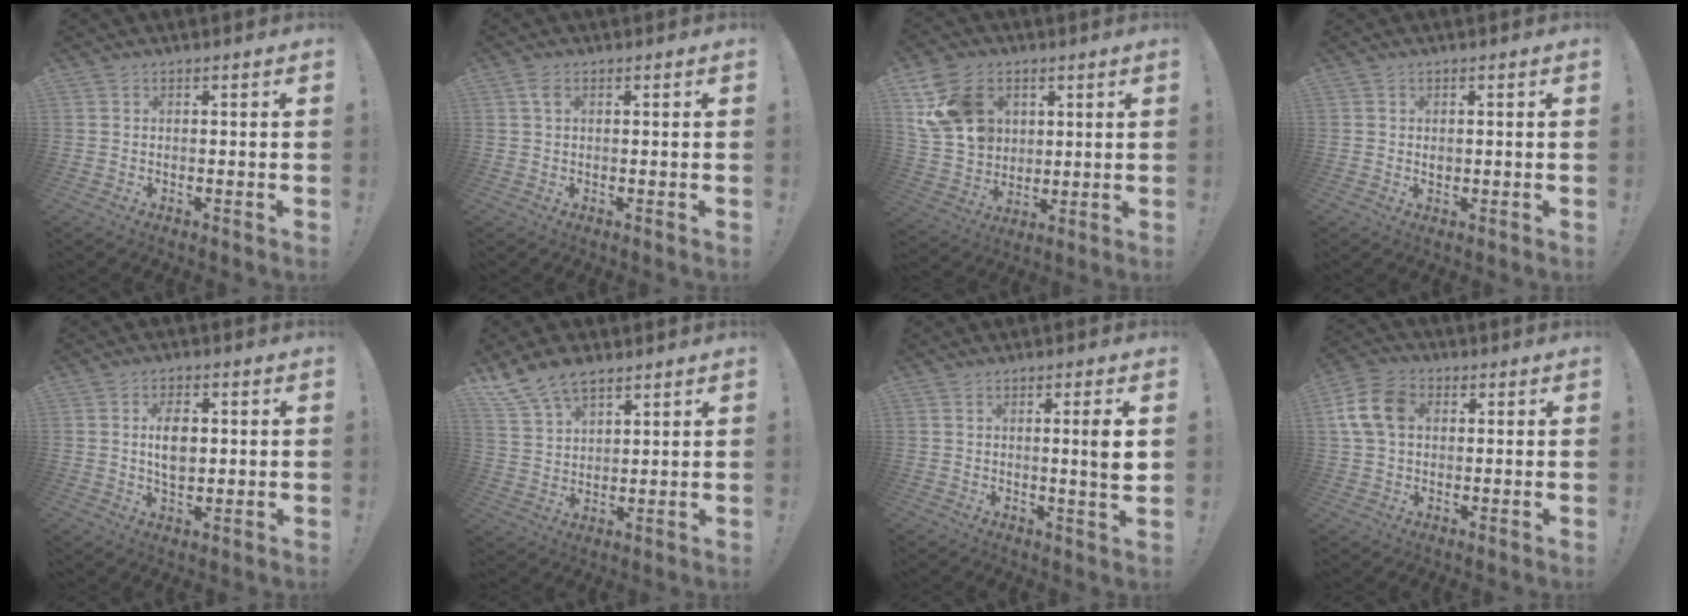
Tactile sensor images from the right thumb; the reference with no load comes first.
{"total": 2.3, "force": [0.9, 1.1, 1.8], "torque": [-0.034, 0.002, 0.015]}
{"total": 15.9, "force": [6.1, 12.6, 7.6], "torque": [-0.134, -0.022, 0.125]}
{"total": 1.0, "force": [0.1, 0.9, 0.4], "torque": [-0.002, -0.001, -0.001]}
{"total": 7.6, "force": [1.0, 4.9, 5.8], "torque": [-0.089, 0.002, 0.013]}
{"total": 10.5, "force": [7.8, 5.4, 4.4], "torque": [-0.091, -0.039, 0.156]}
{"total": 5.5, "force": [0.9, -0.5, 5.4], "torque": [-0.078, -0.011, 0.006]}
{"total": 12.1, "force": [2.6, 8.9, 7.7], "torque": [-0.150, 0.013, 0.053]}